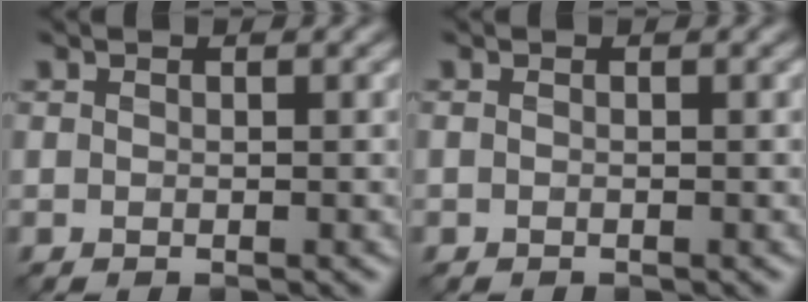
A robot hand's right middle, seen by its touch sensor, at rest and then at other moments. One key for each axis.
{"total": 0.0}